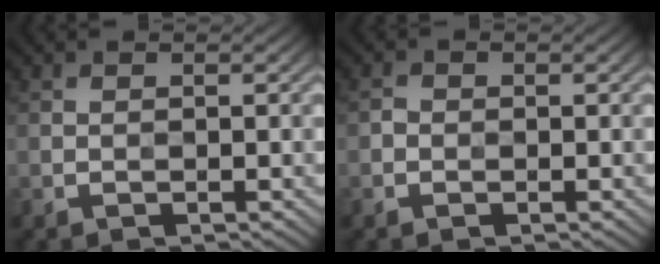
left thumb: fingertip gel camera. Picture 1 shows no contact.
{"total": 0.9, "force": [-0.4, 0.8, 0.1], "torque": [-0.005, -0.001, -0.011]}